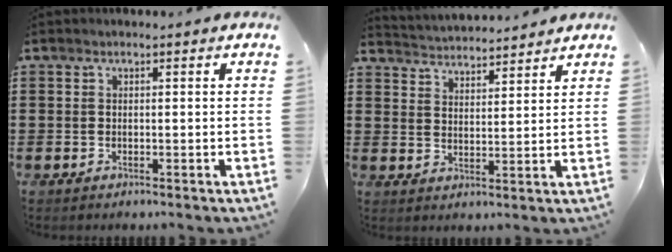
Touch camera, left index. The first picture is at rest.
{"total": 3.4, "force": [3.4, 0.0, -0.4], "torque": [-0.009, -0.021, 0.059]}